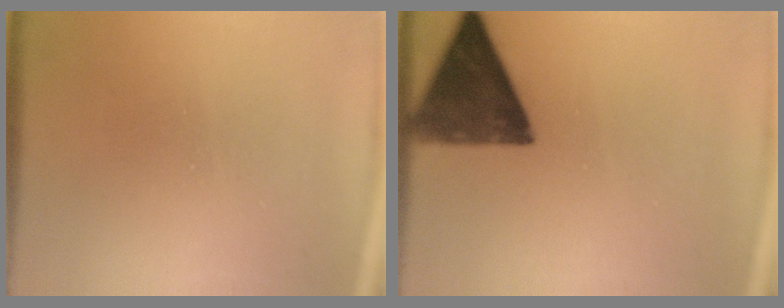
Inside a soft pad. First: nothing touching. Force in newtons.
{"total": 13.2}